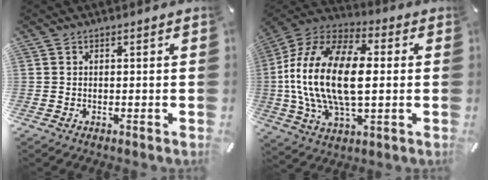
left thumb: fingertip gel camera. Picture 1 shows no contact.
{"total": 22.3, "force": [0.0, 13.0, 18.2], "torque": [-0.398, 0.006, -0.003]}